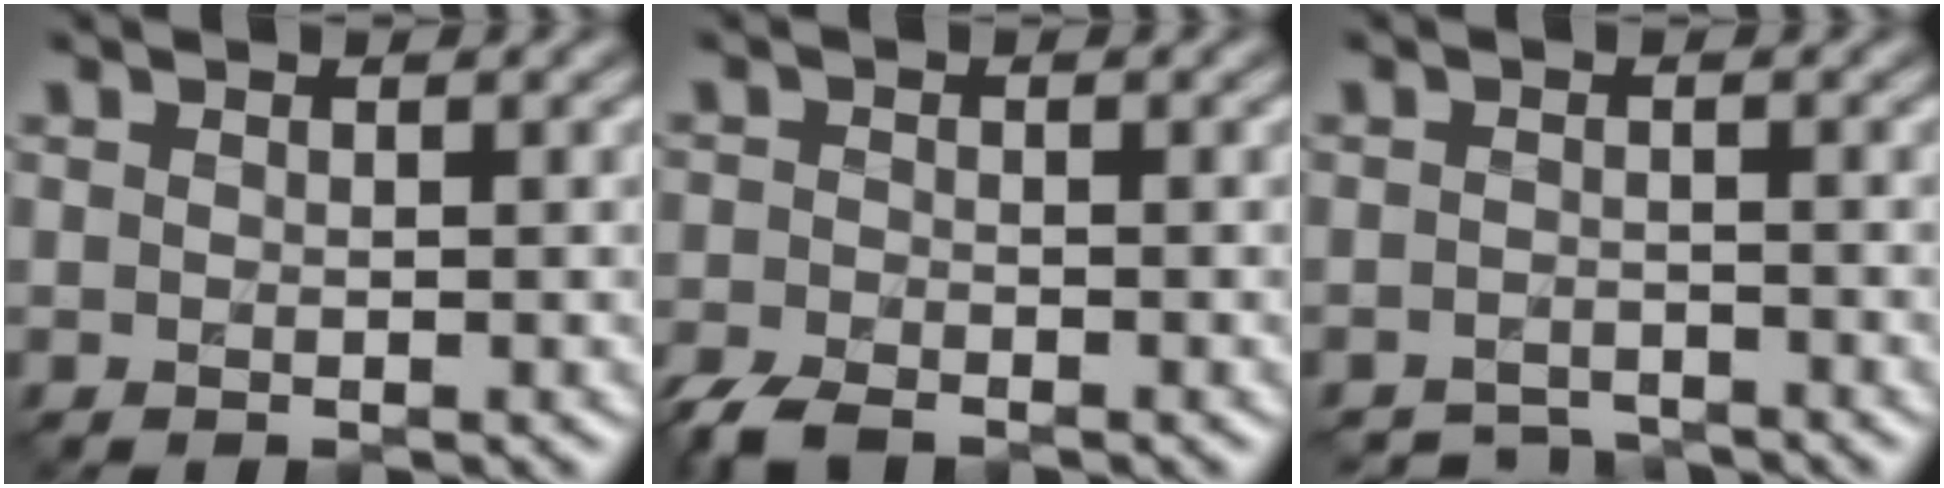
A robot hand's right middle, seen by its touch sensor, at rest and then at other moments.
{"total": 4.3, "force": [-3.7, 1.3, 1.7], "torque": [-0.037, -0.016, -0.075]}
{"total": 2.9, "force": [-2.9, 0.1, -0.3], "torque": [0.010, -0.005, -0.049]}